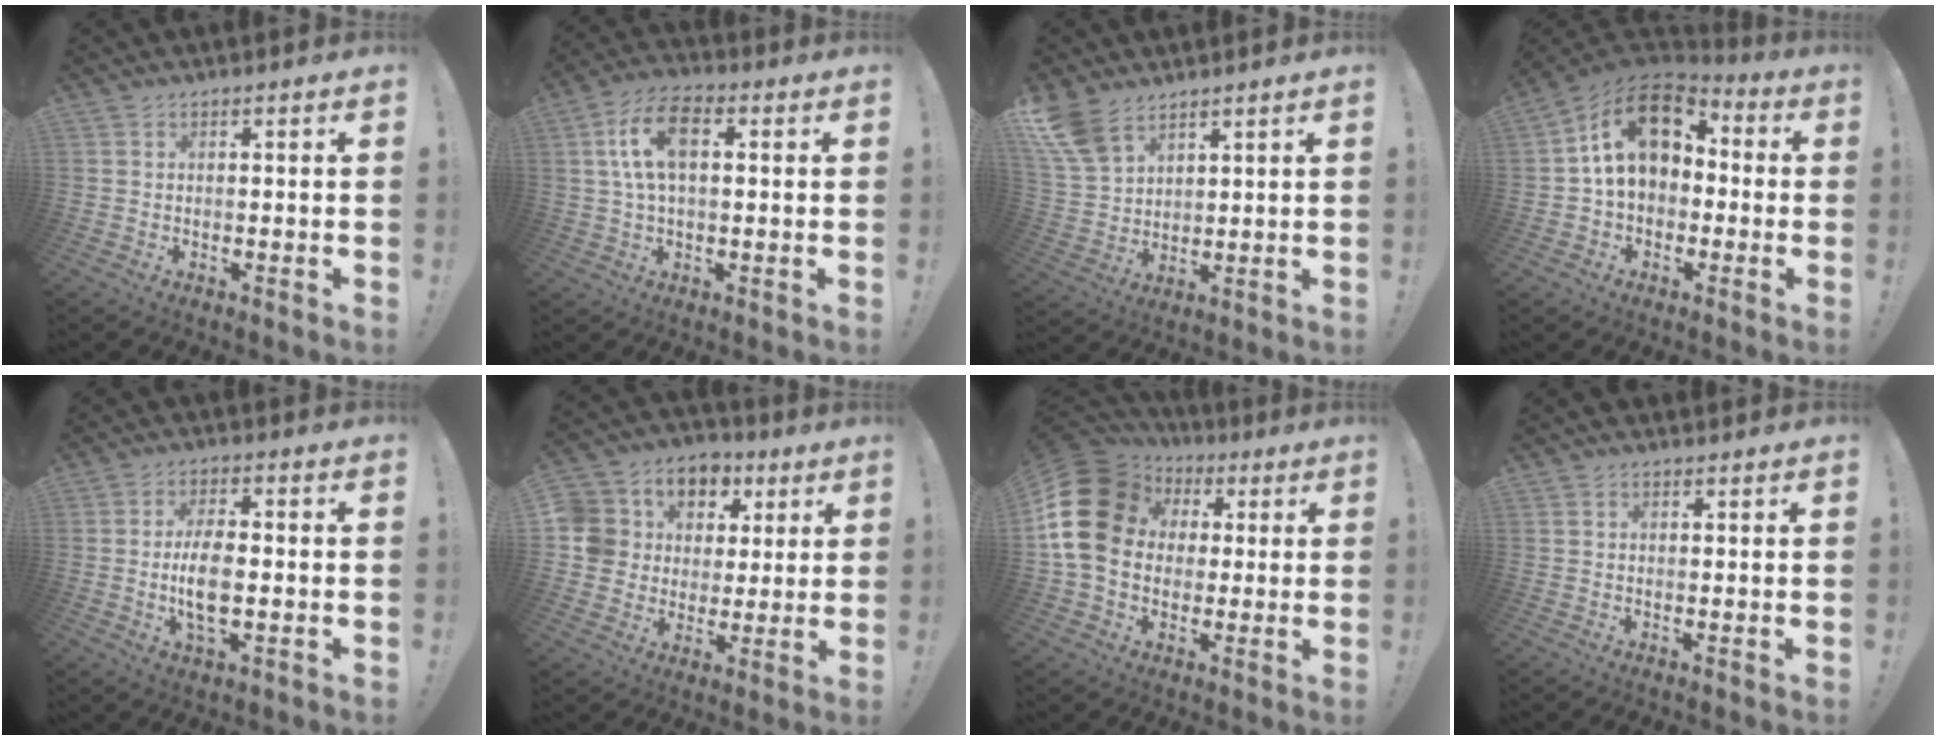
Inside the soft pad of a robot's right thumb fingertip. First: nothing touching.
{"total": 11.1, "force": [2.6, 5.9, 9.0], "torque": [-0.171, 0.009, 0.049]}
{"total": 10.6, "force": [7.4, 5.8, 4.9], "torque": [-0.110, -0.037, 0.151]}
{"total": 17.2, "force": [4.1, 11.7, 11.8], "torque": [-0.196, 0.008, 0.072]}
{"total": 8.8, "force": [-1.0, 3.6, 8.0], "torque": [-0.167, -0.005, -0.021]}
{"total": 11.3, "force": [3.3, 10.2, 3.6], "torque": [-0.058, -0.013, 0.080]}
{"total": 19.1, "force": [2.6, 15.2, 11.3], "torque": [-0.217, 0.002, 0.055]}
{"total": 0.5, "force": [-0.5, 0.0, -0.1], "torque": [0.003, 0.007, -0.009]}